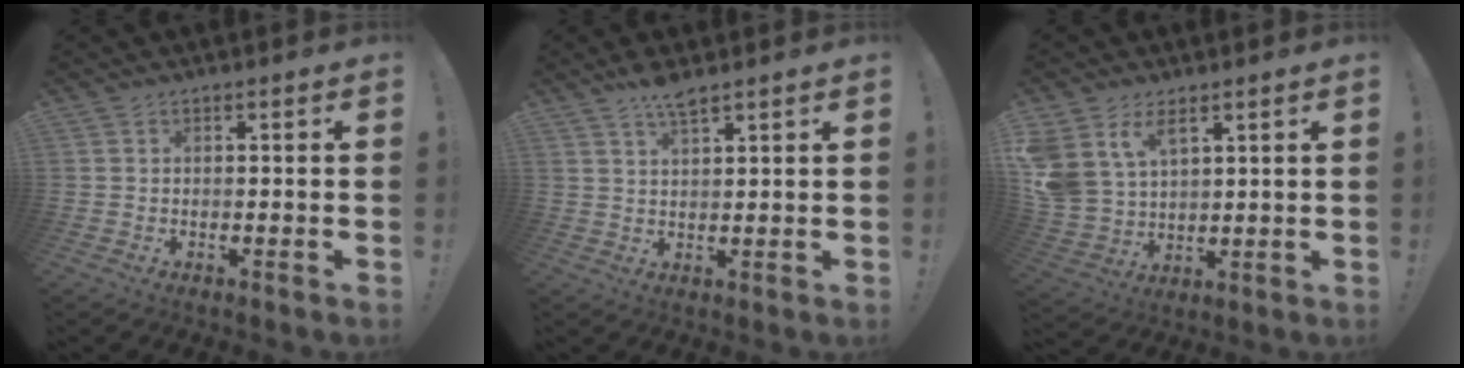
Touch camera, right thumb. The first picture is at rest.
{"total": 5.0, "force": [4.0, 0.9, 2.9], "torque": [-0.051, -0.020, 0.068]}
{"total": 9.8, "force": [5.9, 6.2, 4.8], "torque": [-0.114, -0.030, 0.121]}